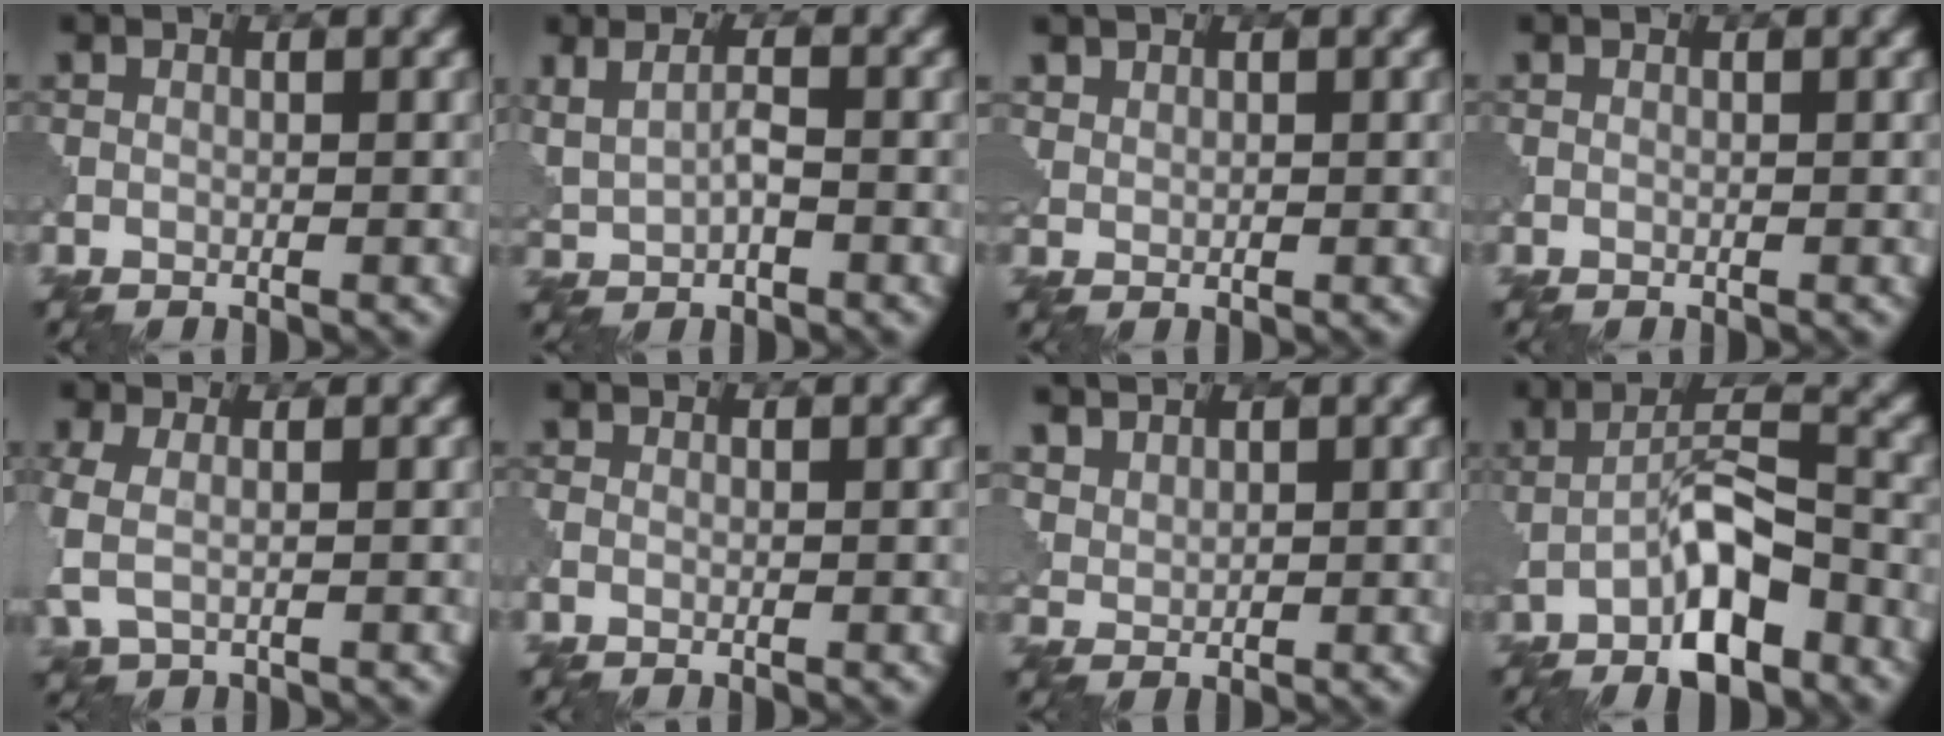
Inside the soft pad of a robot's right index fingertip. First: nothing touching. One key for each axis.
{"total": 2.3, "fx": 0.4, "fy": 1.1, "fz": 1.9, "tx": -0.047, "ty": -0.001, "tz": 0.011}
{"total": 1.3, "fx": 0.9, "fy": 0.9, "fz": 0.2, "tx": -0.003, "ty": -0.001, "tz": 0.019}
{"total": 0.0}
{"total": 3.6, "fx": -0.3, "fy": 2.2, "fz": 2.8, "tx": -0.080, "ty": -0.002, "tz": -0.009}
{"total": 0.8, "fx": -0.4, "fy": 0.6, "fz": 0.4, "tx": -0.009, "ty": -0.002, "tz": -0.010}
{"total": 4.1, "fx": 3.1, "fy": 2.3, "fz": 1.3, "tx": -0.048, "ty": -0.004, "tz": 0.077}
{"total": 7.1, "fx": -3.6, "fy": 2.4, "fz": 5.6, "tx": -0.094, "ty": 0.011, "tz": -0.067}